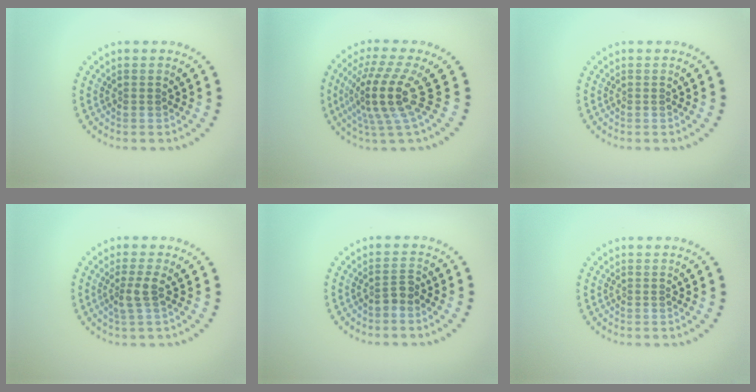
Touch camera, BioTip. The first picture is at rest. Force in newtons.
{"total": 5.0, "press": 3.4, "slide": 3.6}
{"total": 0.0}
{"total": 1.9, "press": 1.4, "slide": 1.2}
{"total": 1.3, "press": 1.0, "slide": 0.7}
{"total": 0.0}